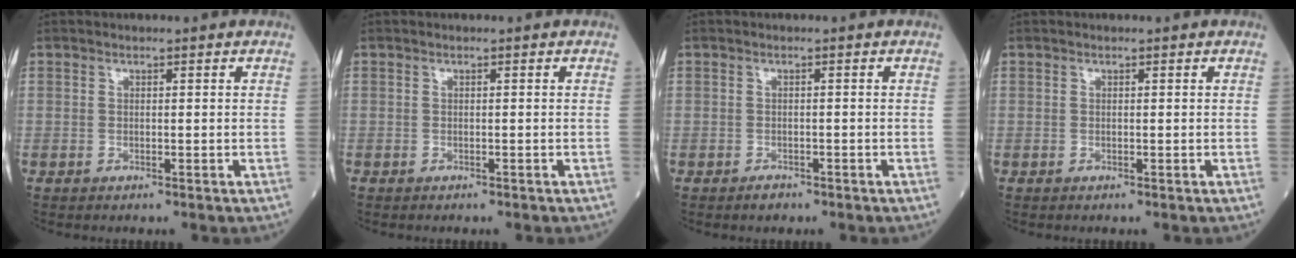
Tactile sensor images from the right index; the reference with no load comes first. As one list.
[{"total": 0.7, "force": [-0.7, 0.2, 0.3], "torque": [-0.005, -0.001, -0.010]}, {"total": 1.2, "force": [-1.0, 0.6, 0.4], "torque": [-0.009, 0.000, -0.013]}, {"total": 0.0}]